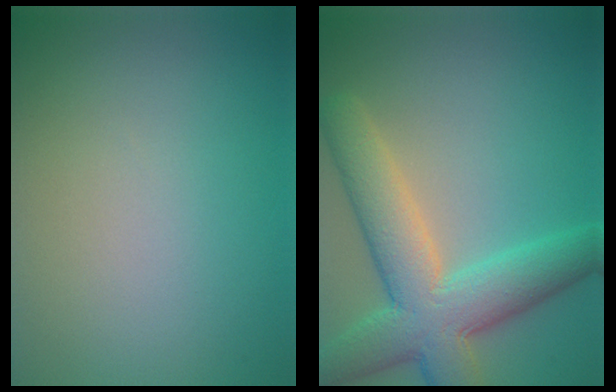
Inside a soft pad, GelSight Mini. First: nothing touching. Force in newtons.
{"total": 8.6, "press": 8.5, "slide": 0.5}